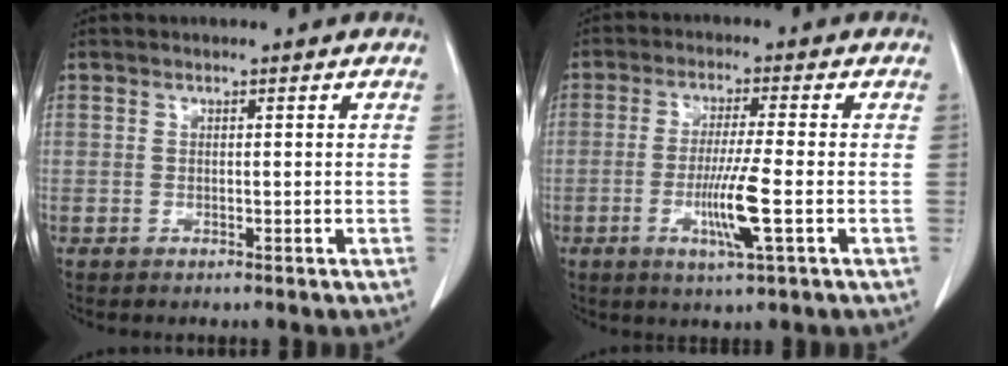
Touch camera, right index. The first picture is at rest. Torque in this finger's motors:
{"motor_torque": [1.34, 0.03, 0.68, 0.11]}